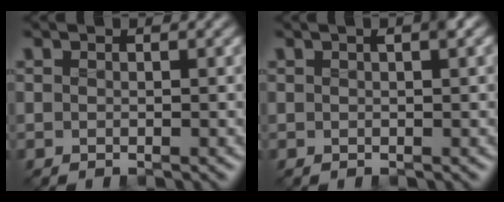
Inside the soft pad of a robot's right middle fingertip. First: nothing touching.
{"total": 1.2, "force": [0.4, 0.2, 1.2], "torque": [-0.016, 0.002, 0.003]}